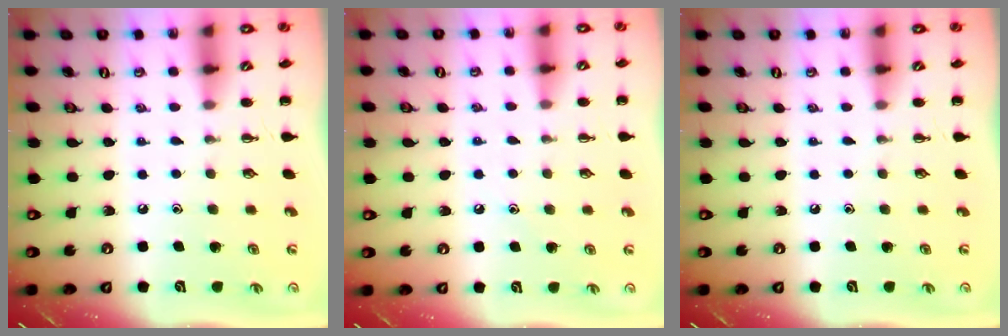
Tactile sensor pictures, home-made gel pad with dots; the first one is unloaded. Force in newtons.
{"total": 6.1, "press": 5.8, "slide": 2.0}
{"total": 0.0}